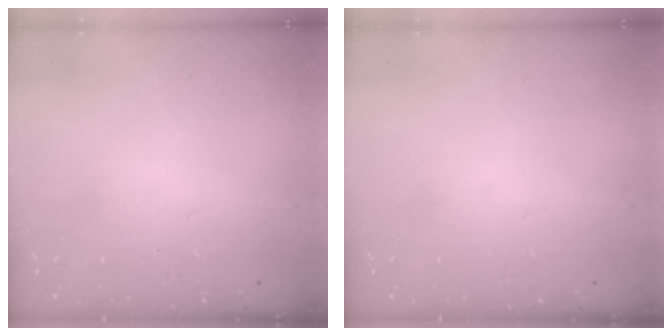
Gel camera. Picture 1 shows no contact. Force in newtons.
{"total": 0.0}